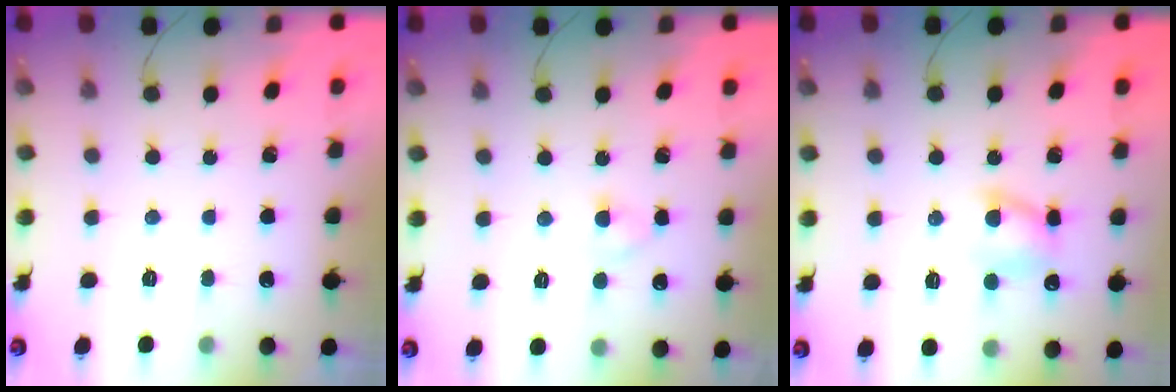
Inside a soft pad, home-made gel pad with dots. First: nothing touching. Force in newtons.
{"total": 2.7, "press": 2.6, "slide": 1.0}
{"total": 6.7, "press": 6.6, "slide": 1.3}